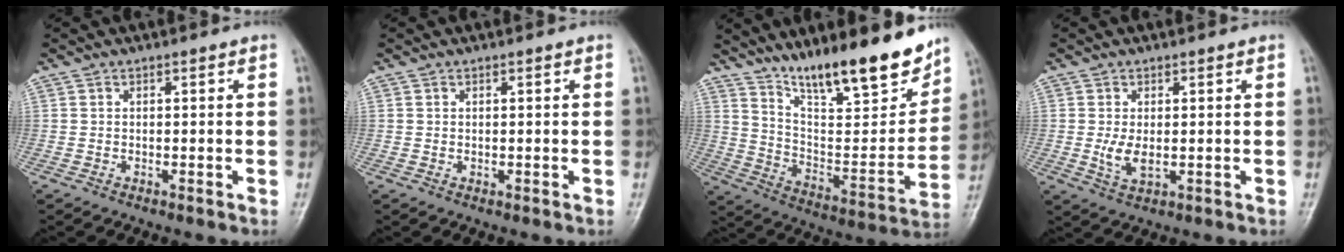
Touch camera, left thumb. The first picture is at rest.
{"total": 0.7, "force": [0.5, 0.3, 0.4], "torque": [-0.007, -0.004, 0.008]}
{"total": 21.4, "force": [15.8, 4.8, 13.6], "torque": [-0.176, -0.085, 0.267]}
{"total": 3.9, "force": [0.3, 2.0, 3.3], "torque": [-0.062, -0.011, 0.014]}